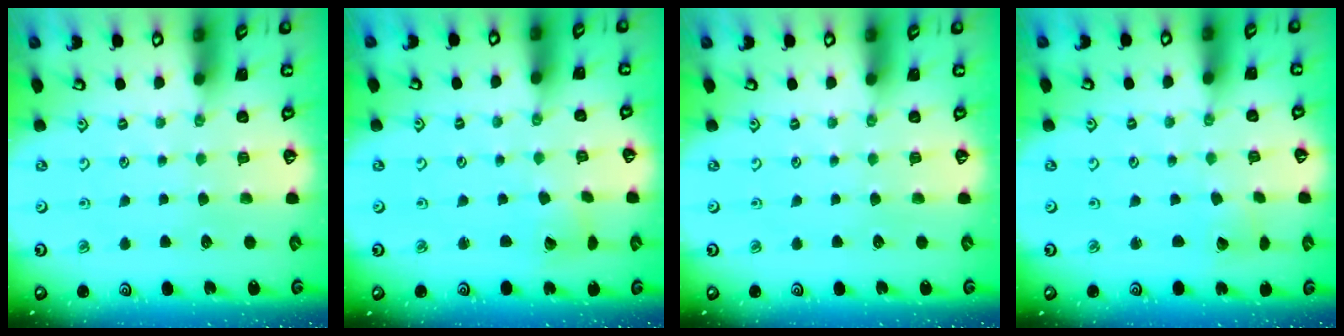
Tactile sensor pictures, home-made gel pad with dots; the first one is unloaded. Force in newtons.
{"total": 3.1, "press": 3.1, "slide": 0.4}
{"total": 0.0}
{"total": 2.5, "press": 2.5, "slide": 0.1}